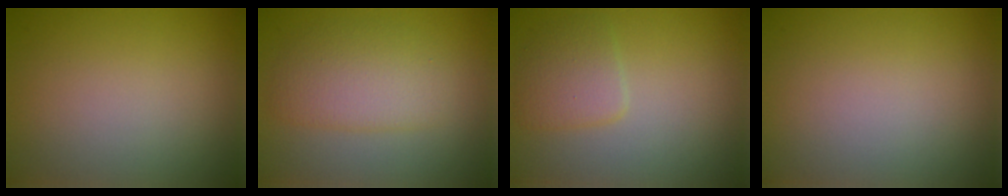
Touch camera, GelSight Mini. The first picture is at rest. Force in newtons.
{"total": 3.6, "press": 3.6, "slide": 0.1}
{"total": 2.3, "press": 2.3, "slide": 0.1}
{"total": 0.0}